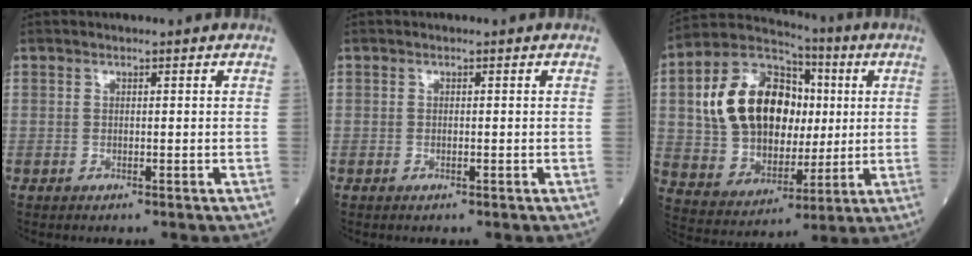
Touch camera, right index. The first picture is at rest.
{"total": 0.5, "force": [-0.2, 0.1, 0.5], "torque": [-0.011, -0.001, -0.002]}
{"total": 18.4, "force": [3.2, 12.4, 13.3], "torque": [-0.260, 0.046, 0.061]}